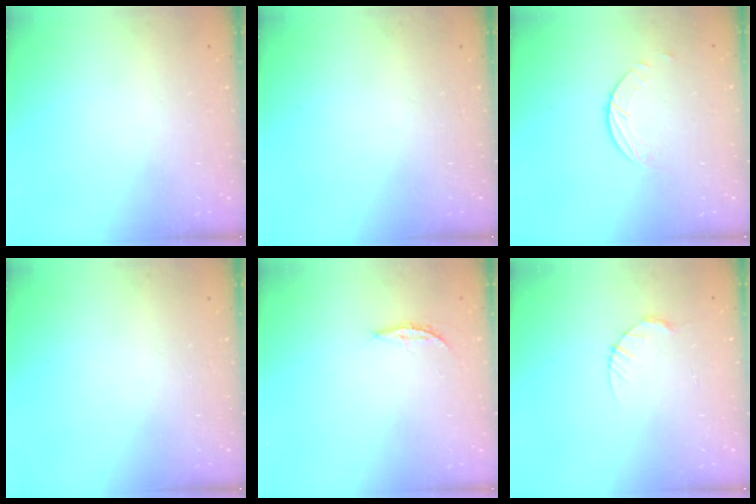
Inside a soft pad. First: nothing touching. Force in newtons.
{"total": 0.0}
{"total": 2.0, "press": 2.0, "slide": 0.2}
{"total": 0.0}
{"total": 3.6, "press": 3.6, "slide": 0.3}
{"total": 3.7, "press": 3.6, "slide": 0.4}